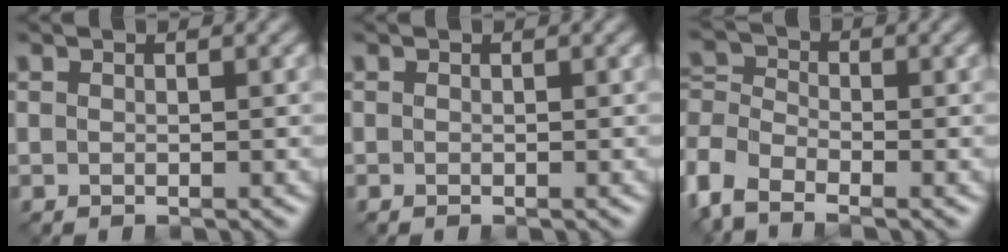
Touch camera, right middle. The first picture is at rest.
{"total": 0.0}
{"total": 4.9, "force": [-3.1, 2.4, 2.9], "torque": [-0.069, 0.007, -0.080]}